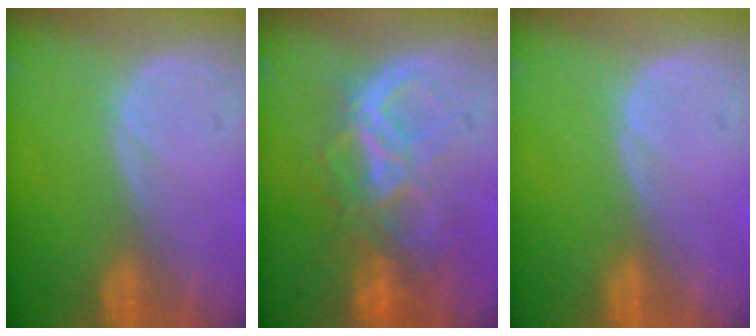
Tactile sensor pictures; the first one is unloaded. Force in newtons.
{"total": 8.6, "press": 7.5, "slide": 4.2}
{"total": 0.0}